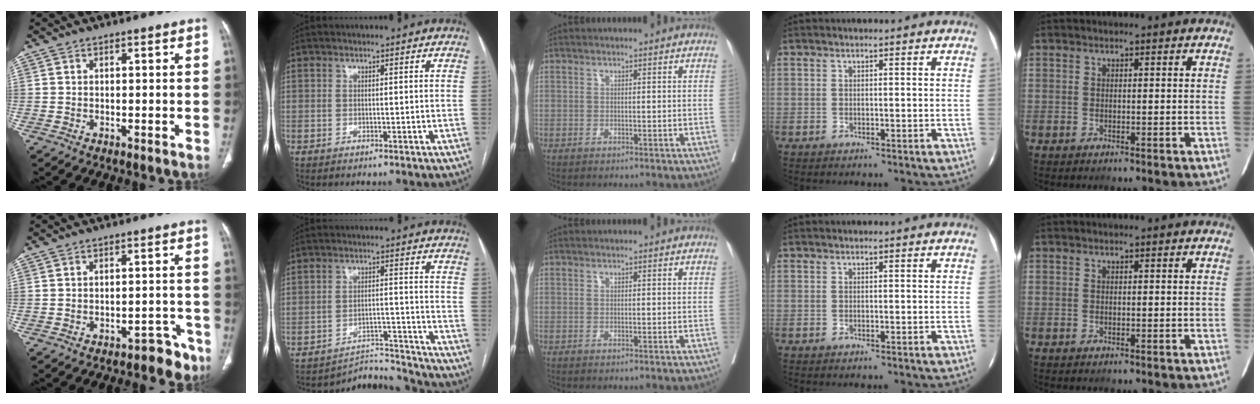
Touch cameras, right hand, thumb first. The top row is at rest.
{"thumb": {"total": 6.1, "force": [-4.7, 3.3, 2.1], "torque": [-0.003, 0.048, -0.060]}, "index": {"total": 7.0, "force": [-6.7, 0.7, -2.0], "torque": [0.037, 0.034, -0.098]}}